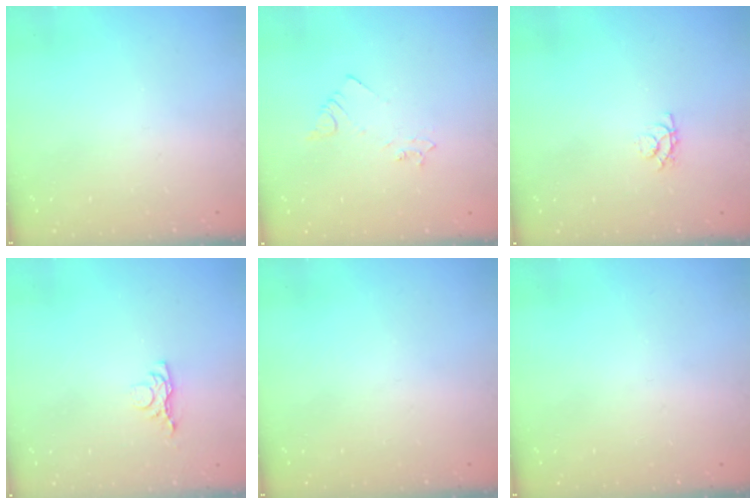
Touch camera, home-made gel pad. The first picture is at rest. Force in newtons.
{"total": 2.5, "press": 2.5, "slide": 0.3}
{"total": 3.6, "press": 3.6, "slide": 0.4}
{"total": 3.7, "press": 3.7, "slide": 0.7}
{"total": 0.0}
{"total": 0.0}